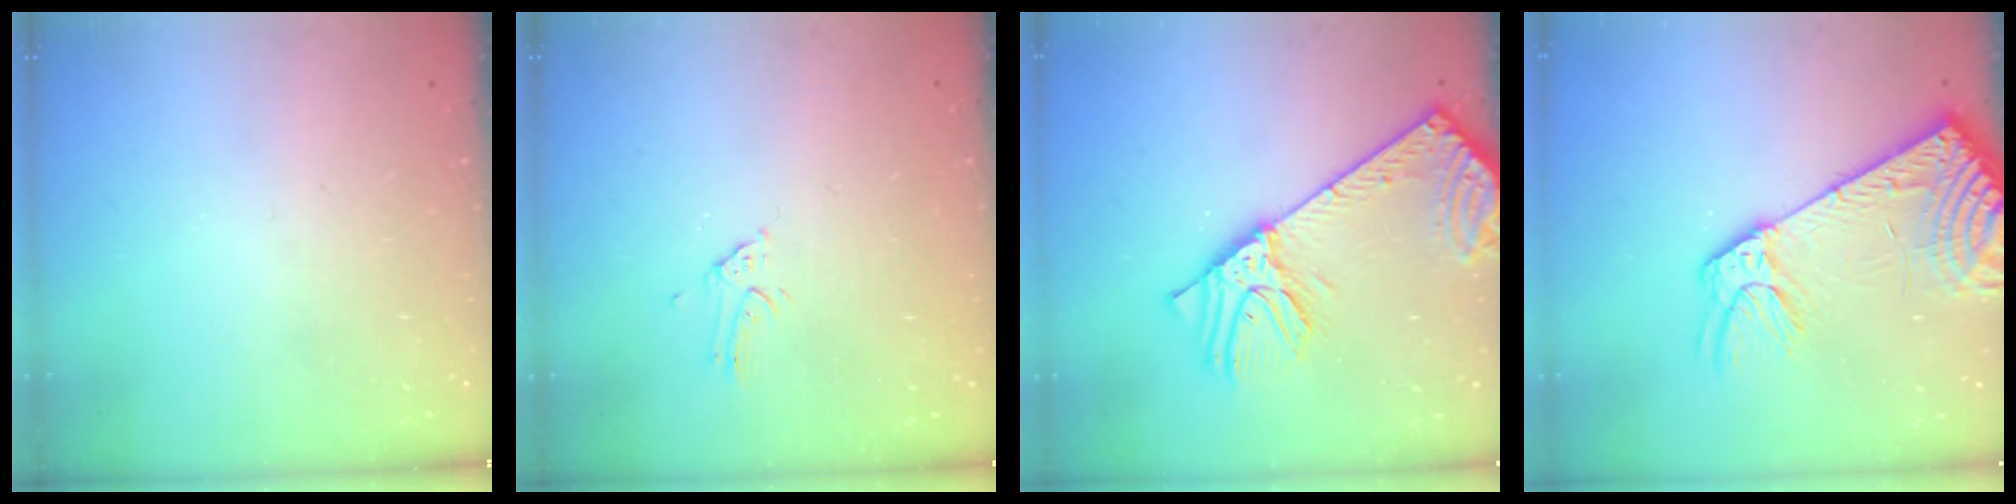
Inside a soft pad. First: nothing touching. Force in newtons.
{"total": 1.1, "press": 1.1, "slide": 0.0}
{"total": 14.4, "press": 14.1, "slide": 3.0}
{"total": 21.2, "press": 20.7, "slide": 4.6}